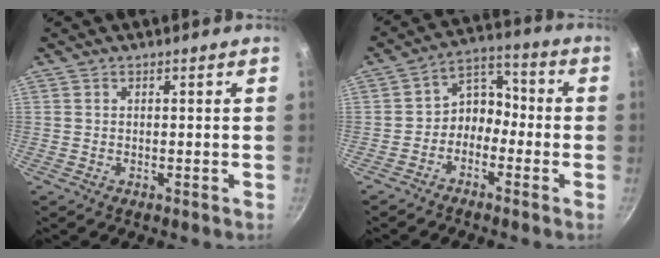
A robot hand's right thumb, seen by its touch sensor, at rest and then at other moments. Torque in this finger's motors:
{"motor_torque": [-0.33, -0.04, -0.29, 0.21, 0.12]}